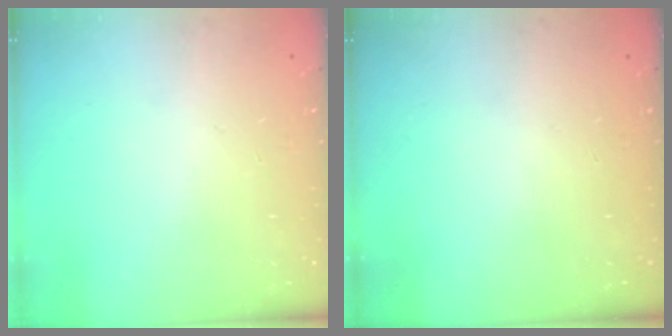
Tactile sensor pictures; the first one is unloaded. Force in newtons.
{"total": 0.0}